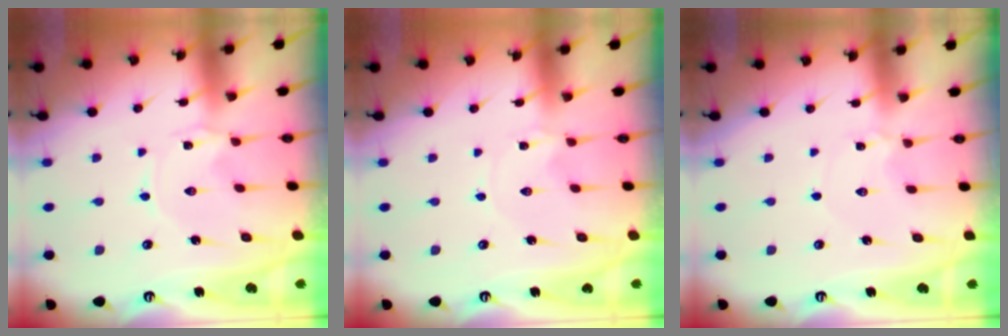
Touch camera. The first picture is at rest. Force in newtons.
{"total": 0.8, "press": 0.8, "slide": 0.1}
{"total": 2.2, "press": 2.2, "slide": 0.2}